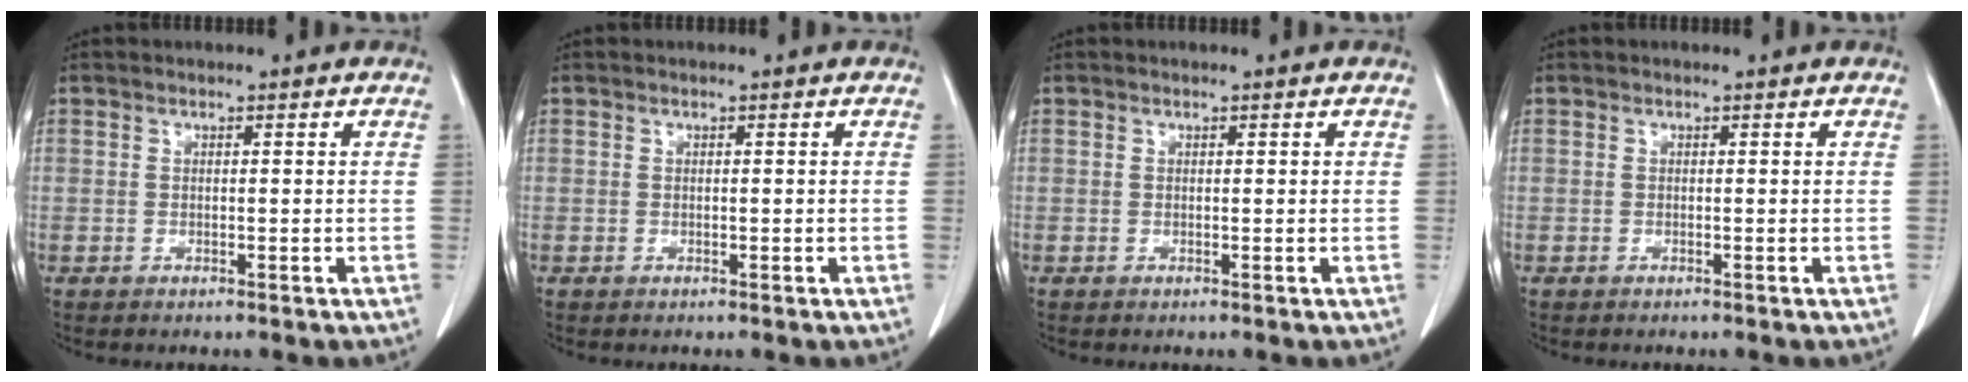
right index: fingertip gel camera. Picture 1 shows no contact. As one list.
[{"total": 0.0}, {"total": 0.0}, {"total": 0.0}]